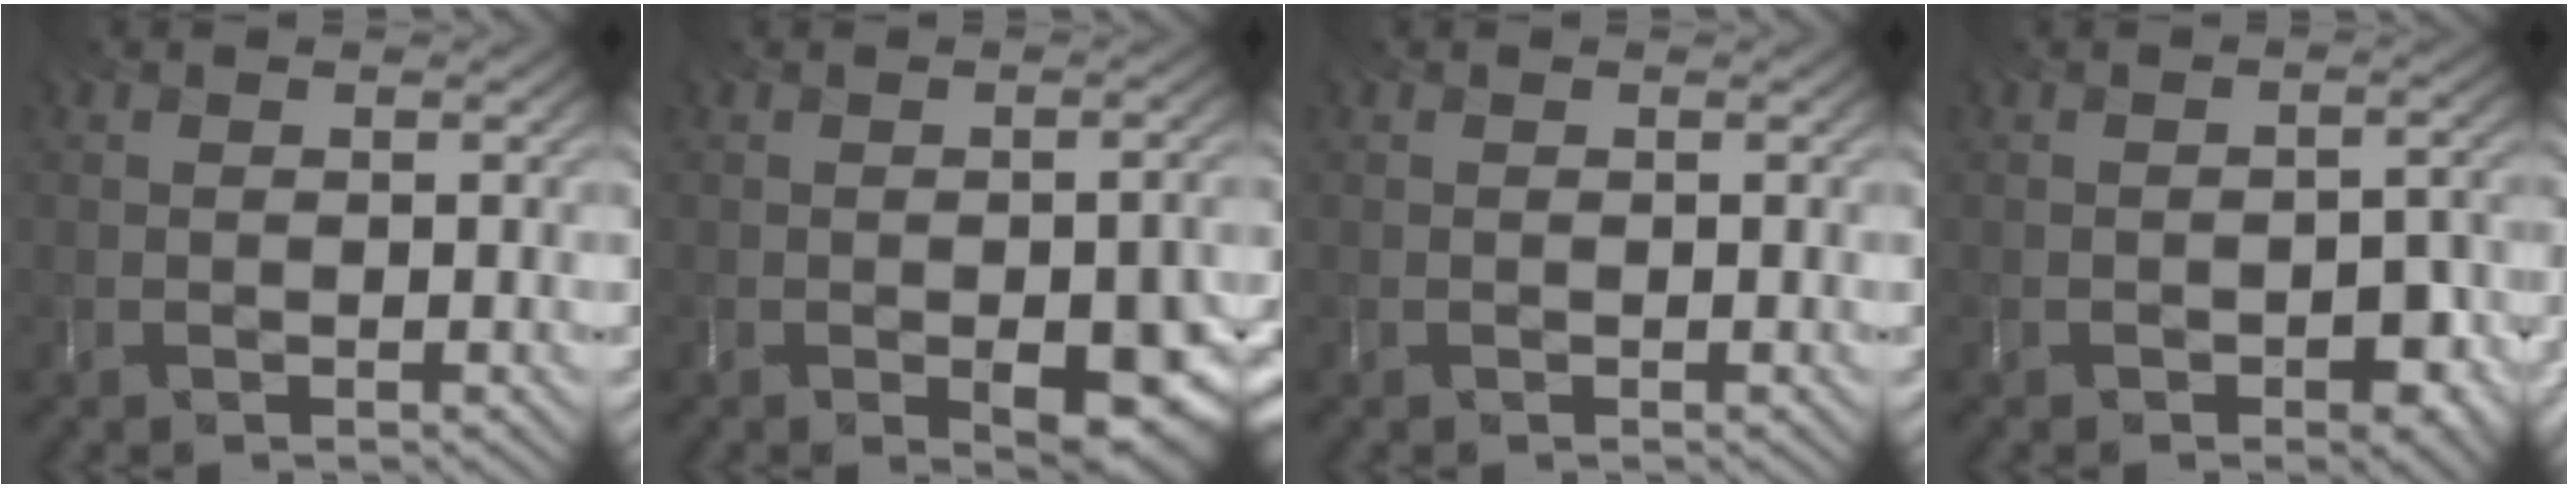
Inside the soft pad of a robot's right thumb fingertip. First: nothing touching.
{"total": 9.8, "force": [-3.7, 4.5, 7.9], "torque": [-0.084, -0.025, -0.035]}
{"total": 0.0}
{"total": 5.4, "force": [-2.6, 3.0, 3.7], "torque": [-0.056, -0.026, -0.023]}